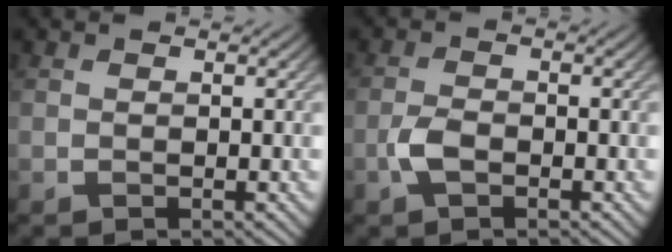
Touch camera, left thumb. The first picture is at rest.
{"total": 2.8, "force": [-1.3, 1.3, 2.1], "torque": [-0.048, 0.000, -0.032]}